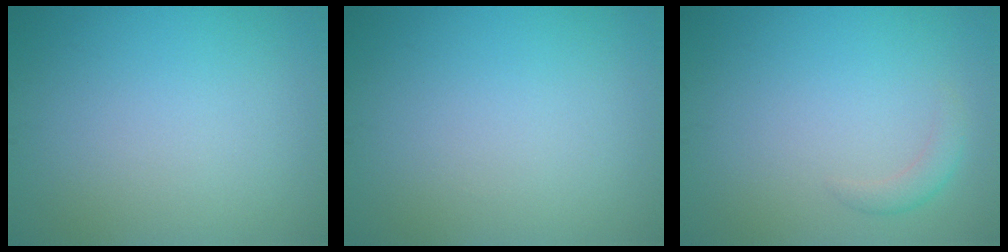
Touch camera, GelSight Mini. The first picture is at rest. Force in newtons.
{"total": 0.0}
{"total": 1.4, "press": 1.4, "slide": 0.1}